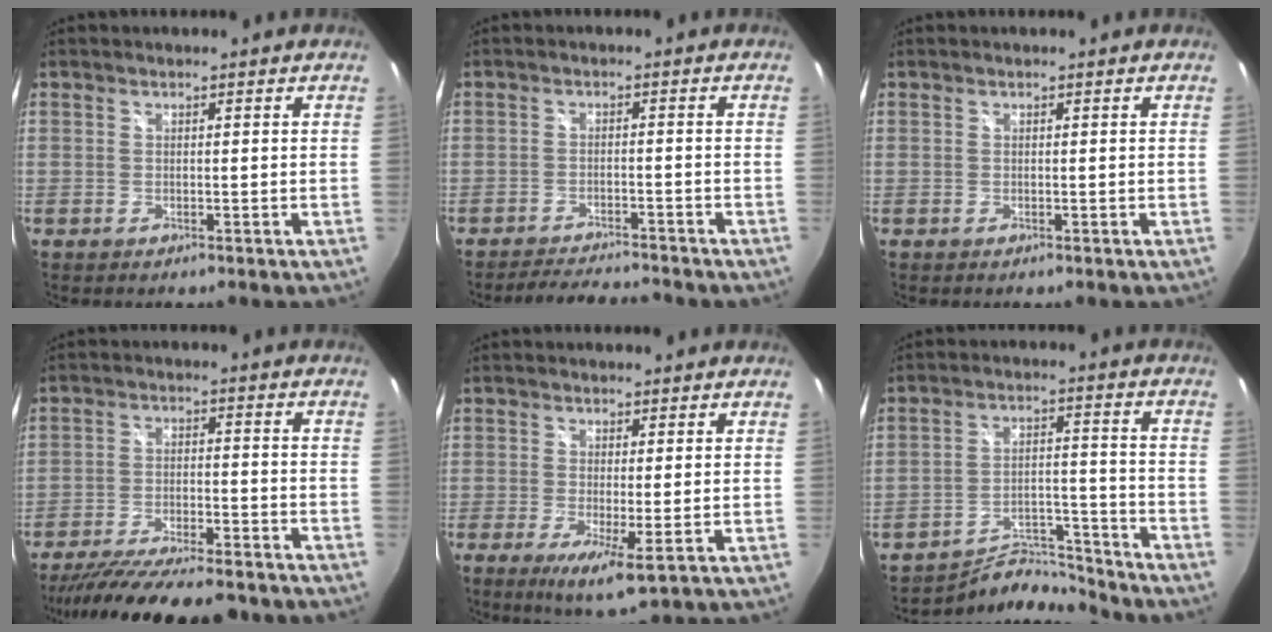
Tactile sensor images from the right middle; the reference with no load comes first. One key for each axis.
{"total": 7.1, "fx": -6.8, "fy": 0.5, "fz": 2.0, "tx": -0.053, "ty": 0.002, "tz": -0.104}
{"total": 0.0}
{"total": 18.5, "fx": -16.1, "fy": 2.8, "fz": 8.7, "tx": -0.171, "ty": -0.034, "tz": -0.246}
{"total": 5.7, "fx": -1.4, "fy": 0.7, "fz": 5.5, "tx": -0.106, "ty": -0.019, "tz": -0.023}
{"total": 8.9, "fx": -8.8, "fy": 1.2, "fz": 0.7, "tx": -0.022, "ty": 0.019, "tz": -0.143}